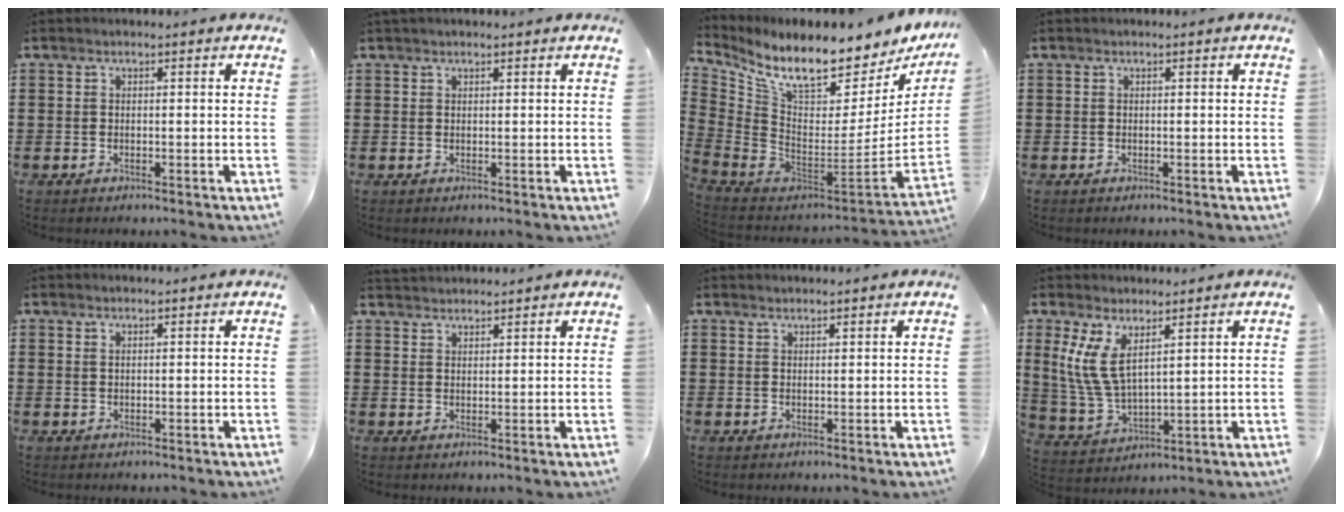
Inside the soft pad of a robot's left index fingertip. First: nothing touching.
{"total": 0.7, "force": [0.5, 0.1, 0.3], "torque": [-0.008, 0.000, 0.011]}
{"total": 9.5, "force": [7.3, 2.1, 5.7], "torque": [-0.132, -0.078, 0.120]}
{"total": 0.0}
{"total": 0.6, "force": [0.5, 0.2, 0.4], "torque": [-0.010, 0.002, 0.010]}
{"total": 1.9, "force": [1.9, 0.1, -0.1], "torque": [-0.004, 0.001, 0.038]}
{"total": 1.0, "force": [1.0, 0.1, 0.0], "torque": [-0.002, -0.001, 0.021]}
{"total": 7.6, "force": [3.9, 3.1, 5.7], "torque": [-0.144, -0.009, 0.069]}